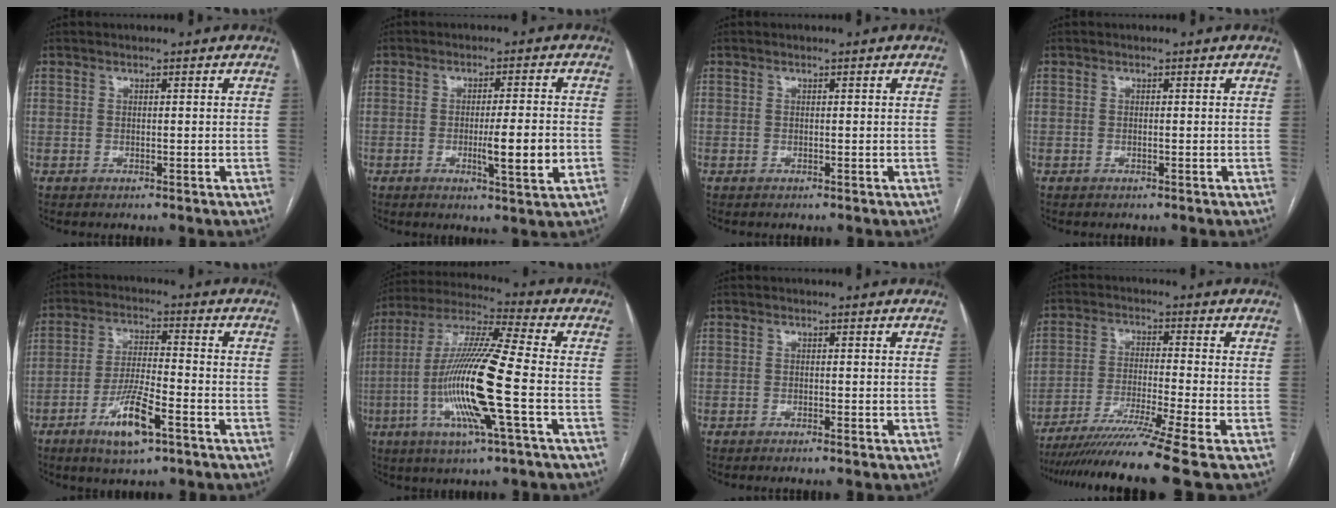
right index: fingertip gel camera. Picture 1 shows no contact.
{"total": 7.3, "force": [-1.8, 0.1, 7.1], "torque": [-0.107, -0.012, -0.027]}
{"total": 0.0}
{"total": 0.0}
{"total": 9.2, "force": [-4.9, 1.6, 7.6], "torque": [-0.150, -0.009, -0.086]}
{"total": 17.1, "force": [-4.1, 0.1, 16.6], "torque": [-0.336, -0.009, -0.086]}
{"total": 1.1, "force": [-0.9, -0.3, 0.6], "torque": [-0.008, 0.003, -0.015]}
{"total": 12.6, "force": [-10.0, -3.5, 6.9], "torque": [-0.103, -0.035, -0.165]}